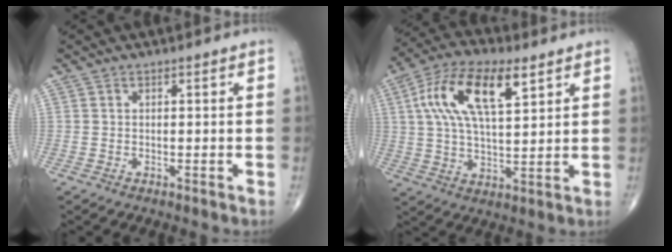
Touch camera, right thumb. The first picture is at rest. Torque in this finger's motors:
{"motor_torque": [-0.49, 1.18, 0.21, -0.08, 0.16]}